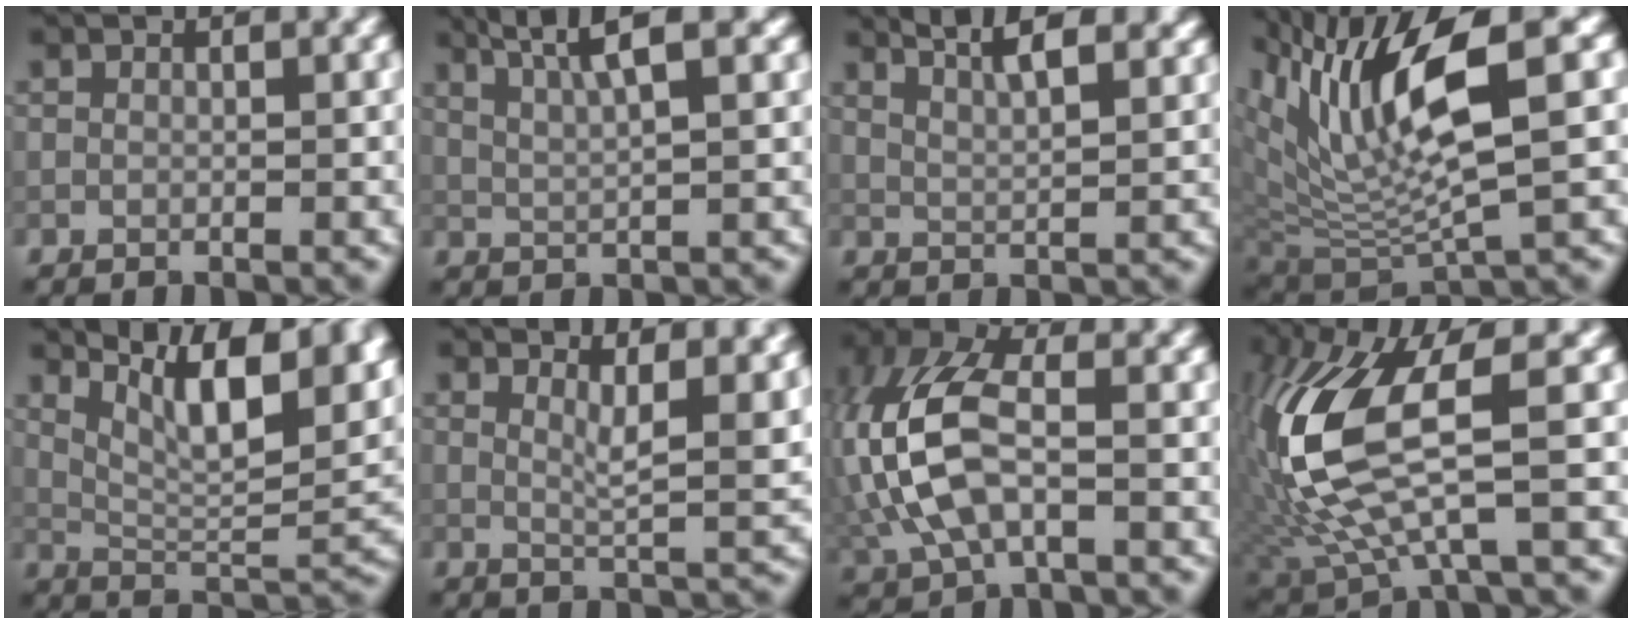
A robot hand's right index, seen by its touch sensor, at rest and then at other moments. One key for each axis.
{"total": 6.1, "fx": 3.5, "fy": 1.8, "fz": 4.6, "tx": -0.060, "ty": 0.023, "tz": 0.034}
{"total": 7.9, "fx": 5.4, "fy": 3.1, "fz": 4.9, "tx": -0.049, "ty": 0.036, "tz": 0.053}
{"total": 9.7, "fx": 3.7, "fy": 2.5, "fz": 8.6, "tx": -0.163, "ty": -0.003, "tz": 0.077}
{"total": 12.2, "fx": 7.1, "fy": 3.6, "fz": 9.2, "tx": -0.120, "ty": 0.014, "tz": 0.116}
{"total": 6.2, "fx": 3.1, "fy": 2.0, "fz": 5.0, "tx": -0.055, "ty": 0.005, "tz": 0.046}
{"total": 9.7, "fx": -0.6, "fy": 5.4, "fz": 8.1, "tx": -0.196, "ty": 0.018, "tz": -0.025}
{"total": 10.9, "fx": 0.5, "fy": 3.8, "fz": 10.2, "tx": -0.232, "ty": -0.007, "tz": 0.009}